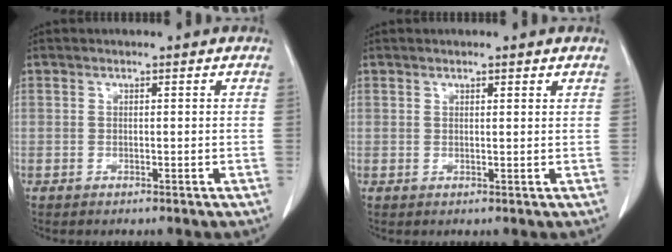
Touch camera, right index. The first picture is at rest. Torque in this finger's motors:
{"motor_torque": [-0.02, -0.12, -0.01, -0.01]}